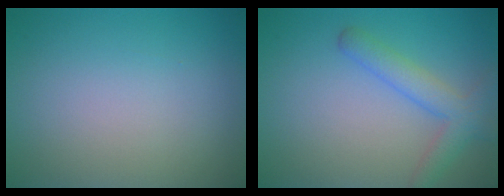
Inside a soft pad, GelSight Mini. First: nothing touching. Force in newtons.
{"total": 3.2, "press": 3.2, "slide": 0.2}